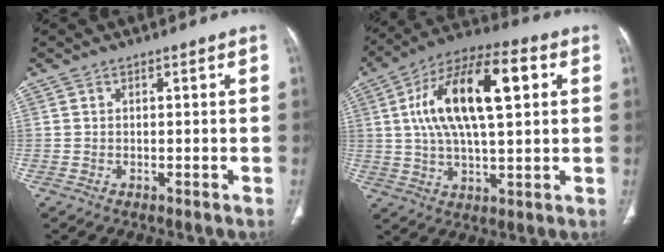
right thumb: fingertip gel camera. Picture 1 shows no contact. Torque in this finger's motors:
{"motor_torque": [0.98, 1.55, 0.74, 0.17, 0.34]}